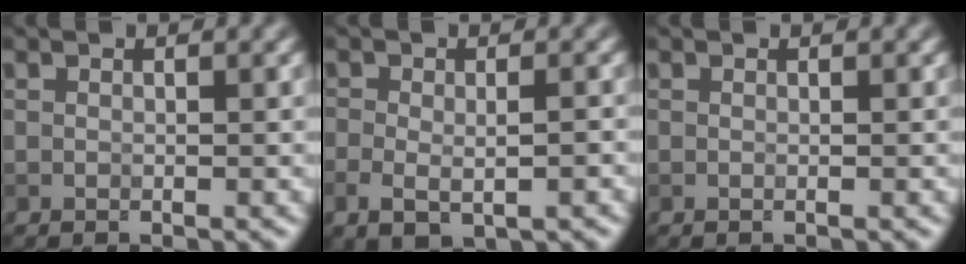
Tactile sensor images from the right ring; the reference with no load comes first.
{"total": 3.7, "force": [-1.1, 2.2, 2.8], "torque": [-0.042, -0.004, -0.012]}
{"total": 0.0}